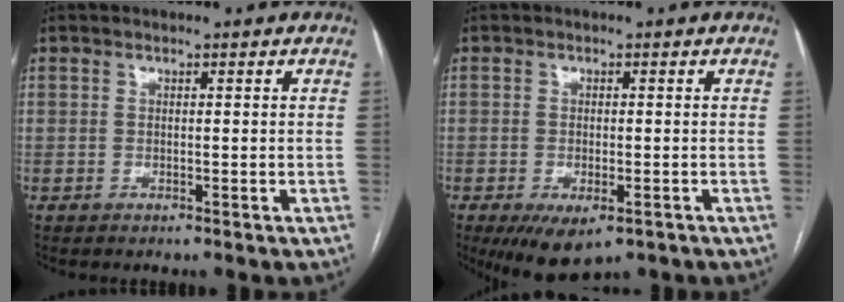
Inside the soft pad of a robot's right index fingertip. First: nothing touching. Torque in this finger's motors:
{"motor_torque": [1.19, -0.77, 0.38, 0.06]}